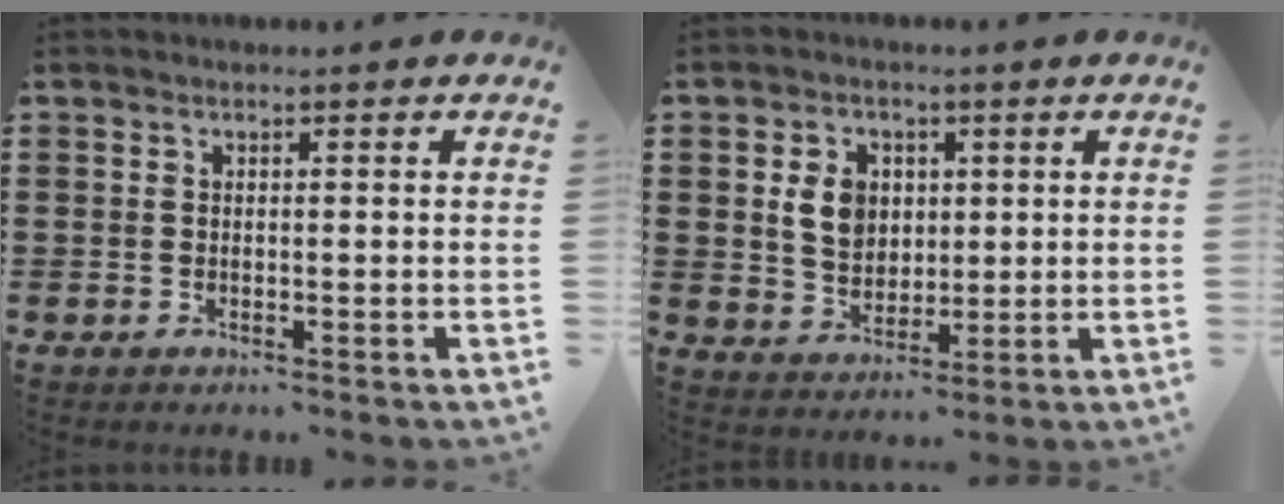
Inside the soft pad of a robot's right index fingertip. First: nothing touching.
{"total": 5.9, "force": [1.3, 4.6, 3.4], "torque": [-0.075, 0.012, 0.021]}